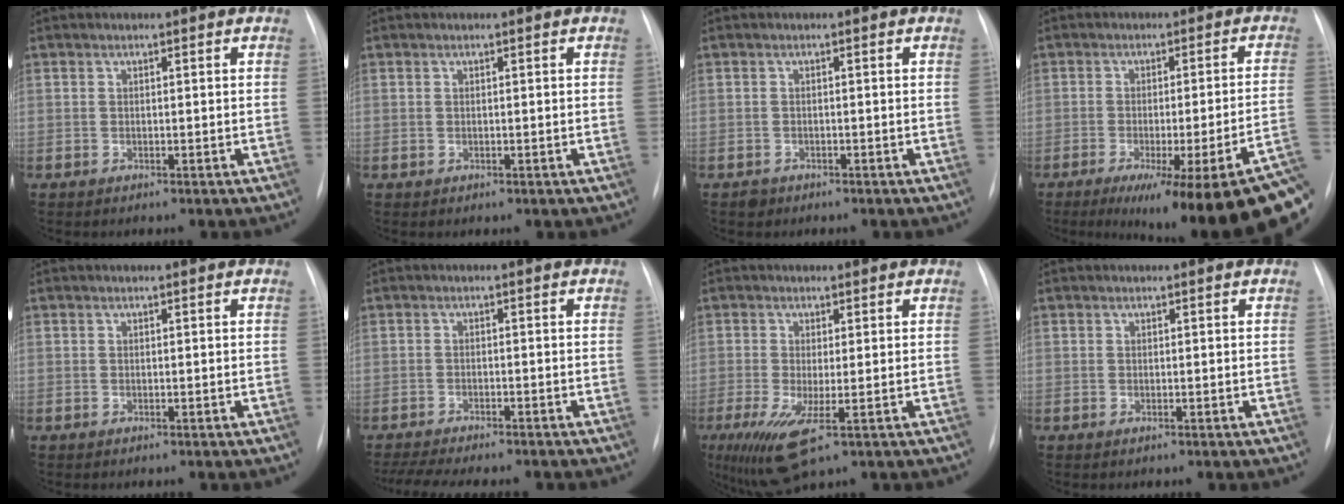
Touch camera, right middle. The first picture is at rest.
{"total": 0.0}
{"total": 1.2, "force": [-0.8, 0.9, -0.1], "torque": [-0.001, 0.003, -0.013]}
{"total": 23.1, "force": [-15.3, 0.9, 17.2], "torque": [-0.128, -0.025, -0.201]}
{"total": 0.0}
{"total": 11.9, "force": [-10.4, 1.8, 5.5], "torque": [-0.081, -0.008, -0.142]}
{"total": 7.3, "force": [-2.6, 1.6, 6.6], "torque": [-0.124, -0.024, -0.040]}
{"total": 0.0}